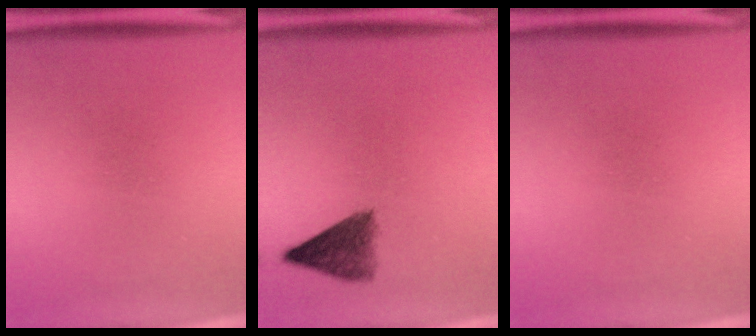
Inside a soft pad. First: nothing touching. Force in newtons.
{"total": 5.2}
{"total": 0.0}